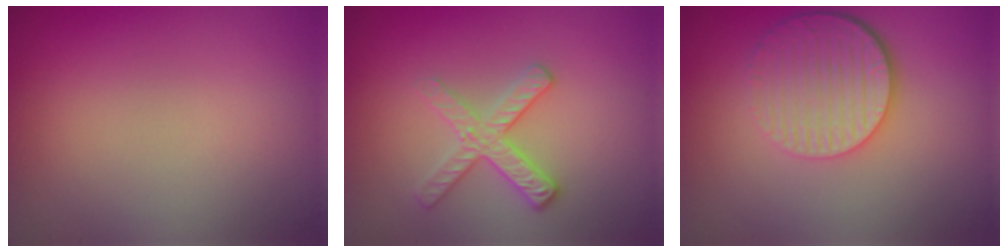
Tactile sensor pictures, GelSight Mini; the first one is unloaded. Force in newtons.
{"total": 2.6, "press": 2.4, "slide": 0.9}
{"total": 5.8, "press": 4.1, "slide": 4.1}